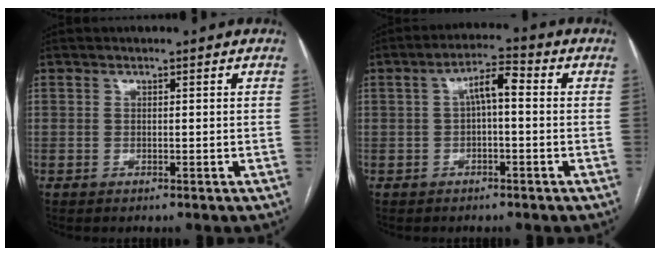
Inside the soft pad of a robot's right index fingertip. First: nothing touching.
{"total": 4.9, "force": [0.3, 1.3, 4.7], "torque": [-0.081, 0.023, 0.004]}